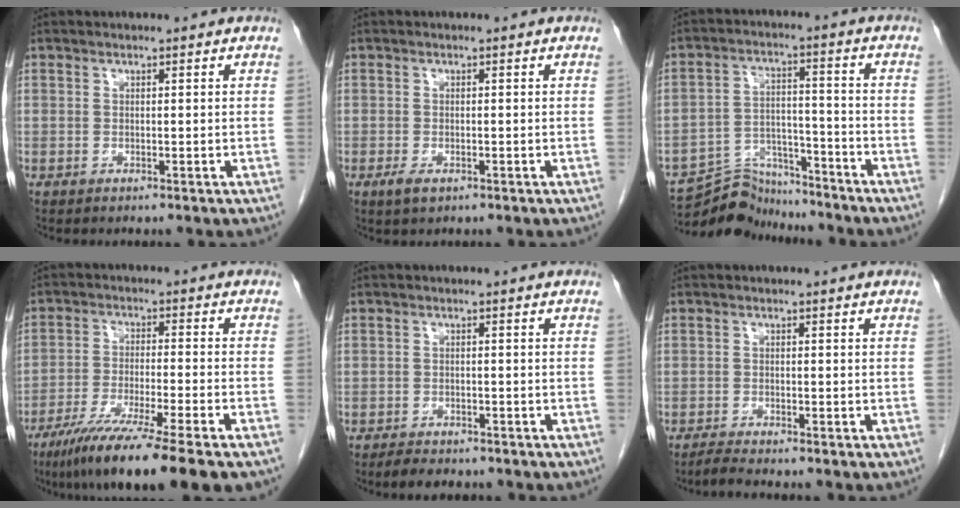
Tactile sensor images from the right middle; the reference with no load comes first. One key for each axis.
{"total": 2.0, "fx": -1.1, "fy": 0.9, "fz": 1.5, "tx": -0.033, "ty": -0.002, "tz": -0.014}
{"total": 9.2, "fx": -9.0, "fy": 1.9, "fz": -0.4, "tx": 0.008, "ty": 0.028, "tz": -0.159}
{"total": 14.8, "fx": -10.6, "fy": -0.4, "fz": 10.3, "tx": -0.167, "ty": -0.047, "tz": -0.171}
{"total": 3.5, "fx": -3.0, "fy": 1.4, "fz": 1.3, "tx": -0.026, "ty": -0.004, "tz": -0.043}
{"total": 1.8, "fx": -1.7, "fy": -0.4, "fz": 0.5, "tx": -0.022, "ty": -0.009, "tz": -0.035}